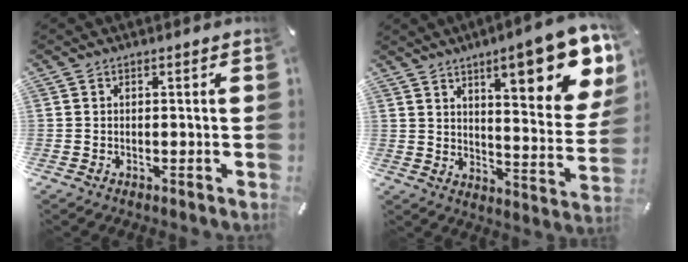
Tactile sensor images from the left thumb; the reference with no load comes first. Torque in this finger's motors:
{"motor_torque": [3.31, 1.70, 1.49, -1.29, 0.29]}